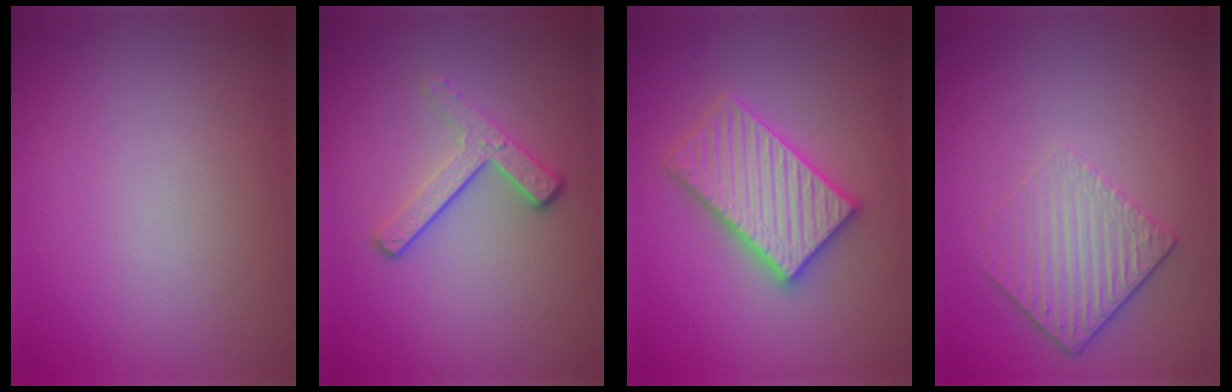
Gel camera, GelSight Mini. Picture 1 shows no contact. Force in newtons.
{"total": 3.3, "press": 2.4, "slide": 2.3}
{"total": 5.6, "press": 5.5, "slide": 0.8}
{"total": 4.3, "press": 3.0, "slide": 3.1}